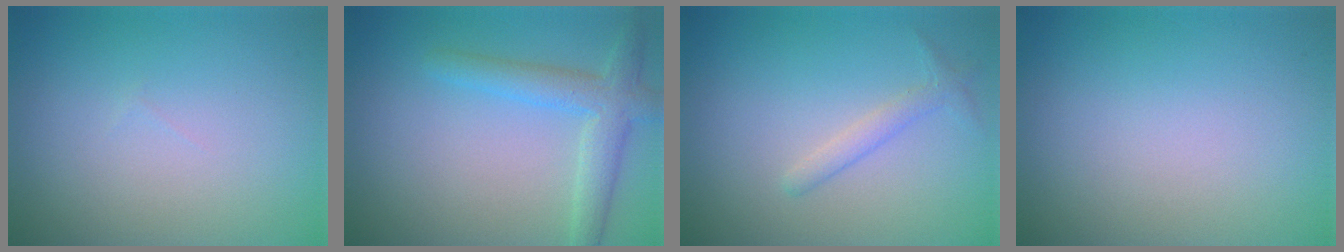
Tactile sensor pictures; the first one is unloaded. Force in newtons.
{"total": 3.5, "press": 3.5, "slide": 0.2}
{"total": 1.4, "press": 1.4, "slide": 0.0}
{"total": 0.0}